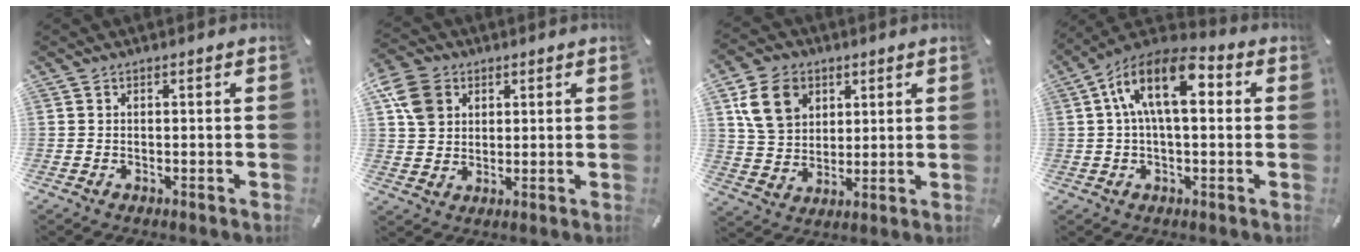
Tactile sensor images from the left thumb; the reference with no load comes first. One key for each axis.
{"total": 8.7, "fx": 3.0, "fy": 7.1, "fz": 4.1, "tx": -0.098, "ty": 0.004, "tz": 0.058}
{"total": 11.0, "fx": 4.7, "fy": 8.7, "fz": 4.9, "tx": -0.094, "ty": -0.003, "tz": 0.090}
{"total": 13.8, "fx": 3.1, "fy": 6.9, "fz": 11.5, "tx": -0.207, "ty": -0.008, "tz": 0.053}